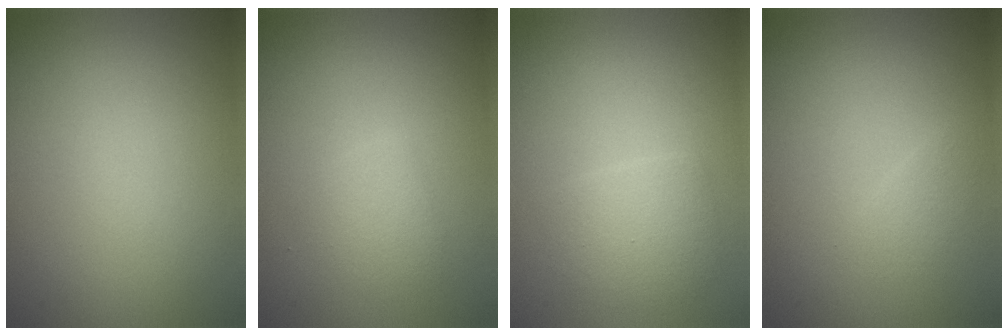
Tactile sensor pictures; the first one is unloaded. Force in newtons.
{"total": 1.8, "press": 1.8, "slide": 0.0}
{"total": 2.4, "press": 2.4, "slide": 0.1}
{"total": 1.0, "press": 1.0, "slide": 0.1}